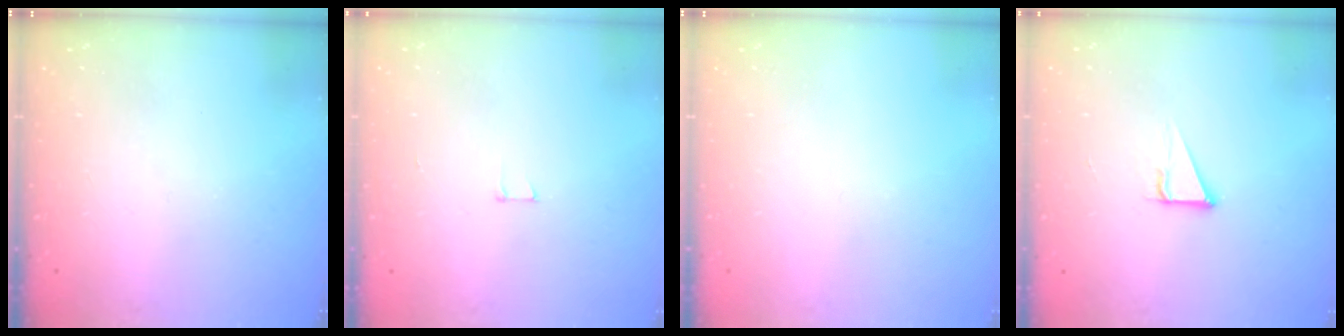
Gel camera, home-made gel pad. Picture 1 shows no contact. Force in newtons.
{"total": 2.9, "press": 2.9, "slide": 0.2}
{"total": 0.0}
{"total": 2.8, "press": 2.8, "slide": 0.2}